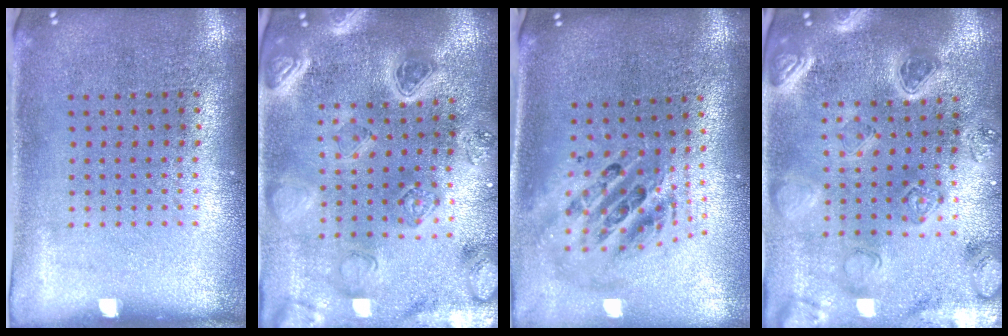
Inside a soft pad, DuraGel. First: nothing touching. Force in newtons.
{"total": 2.9, "press": 2.9, "slide": 0.7}
{"total": 2.4, "press": 1.7, "slide": 1.6}
{"total": 2.5, "press": 2.5, "slide": 0.3}